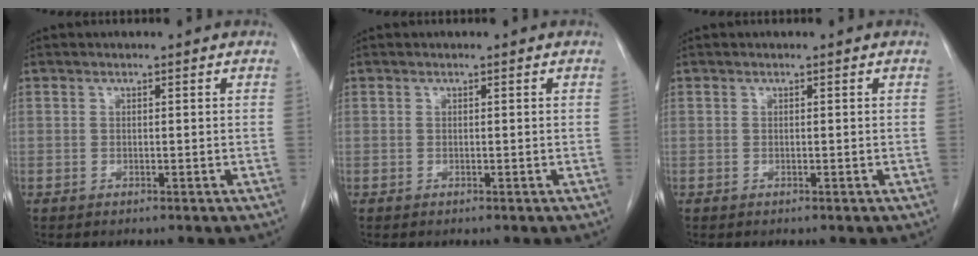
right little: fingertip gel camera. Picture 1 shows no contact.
{"total": 0.0}
{"total": 0.0}